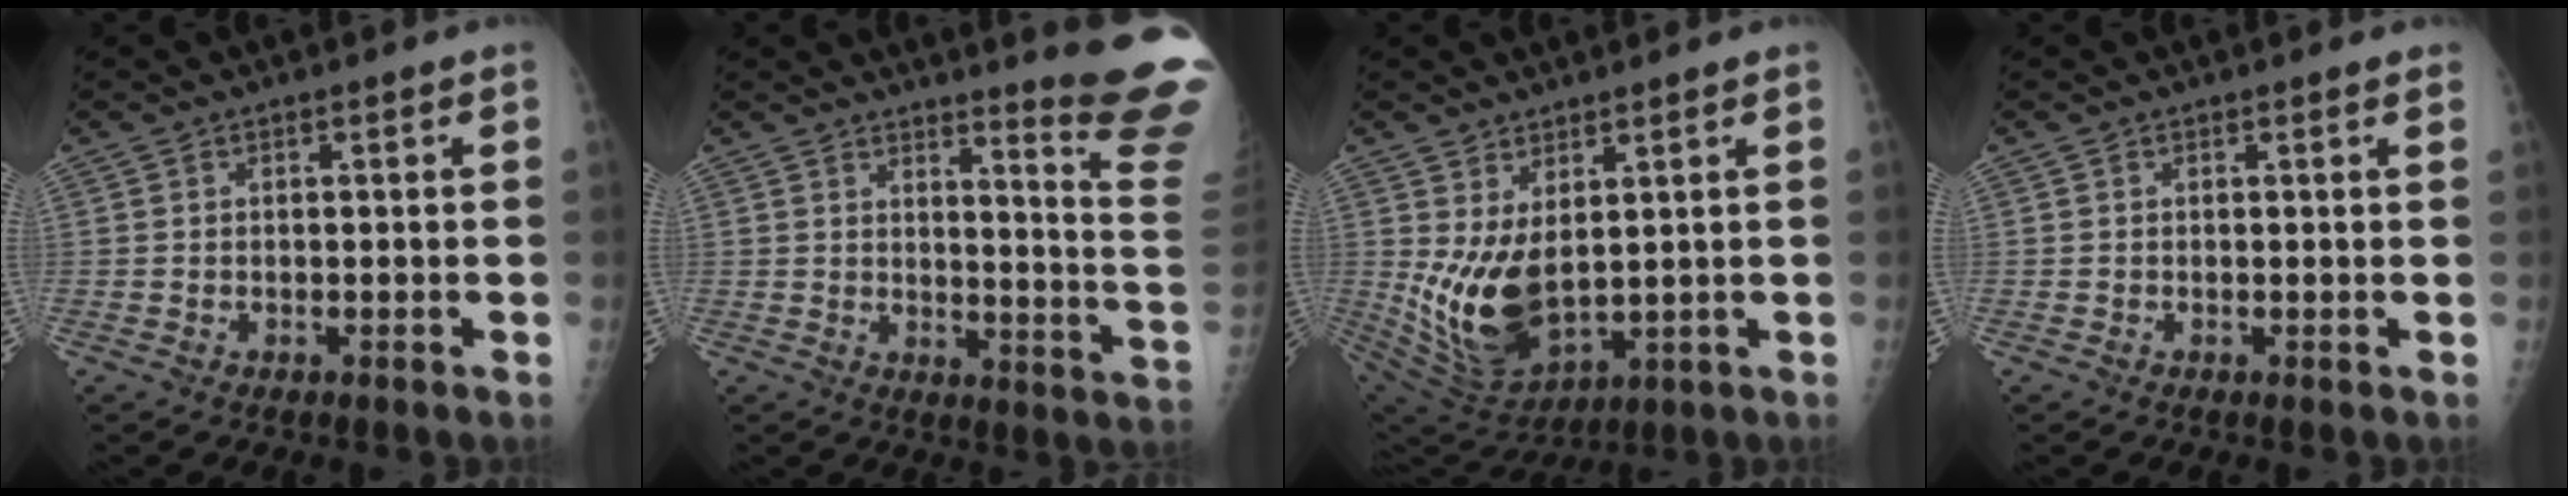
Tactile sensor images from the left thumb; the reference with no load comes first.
{"total": 16.3, "force": [14.3, -0.6, 7.9], "torque": [-0.088, -0.177, 0.163]}
{"total": 11.9, "force": [2.5, 6.2, 9.9], "torque": [-0.174, -0.035, 0.074]}
{"total": 1.0, "force": [0.9, 0.0, 0.5], "torque": [-0.014, -0.001, 0.008]}